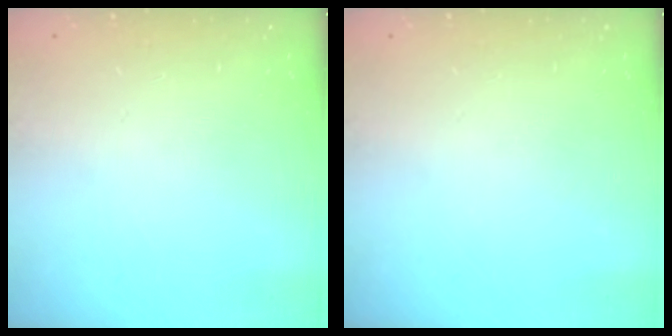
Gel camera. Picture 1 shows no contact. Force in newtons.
{"total": 0.0}